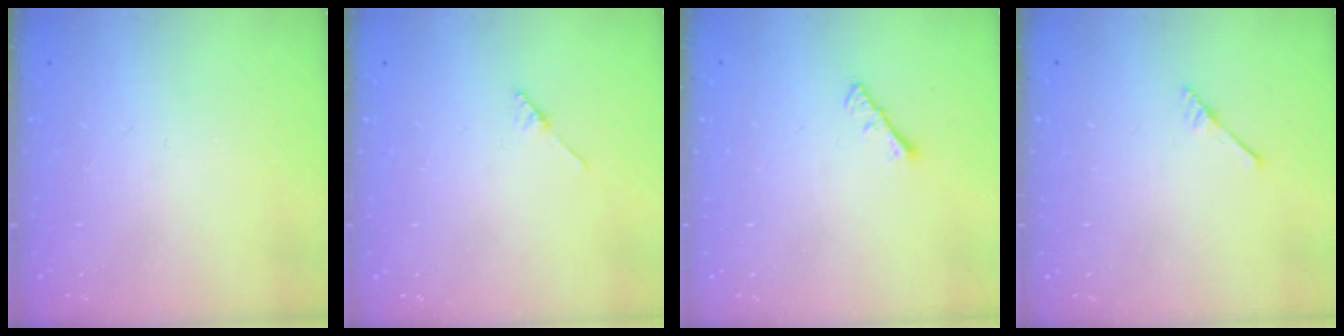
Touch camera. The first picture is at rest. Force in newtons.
{"total": 2.1, "press": 2.1, "slide": 0.1}
{"total": 1.1, "press": 1.1, "slide": 0.4}
{"total": 2.5, "press": 2.4, "slide": 0.3}